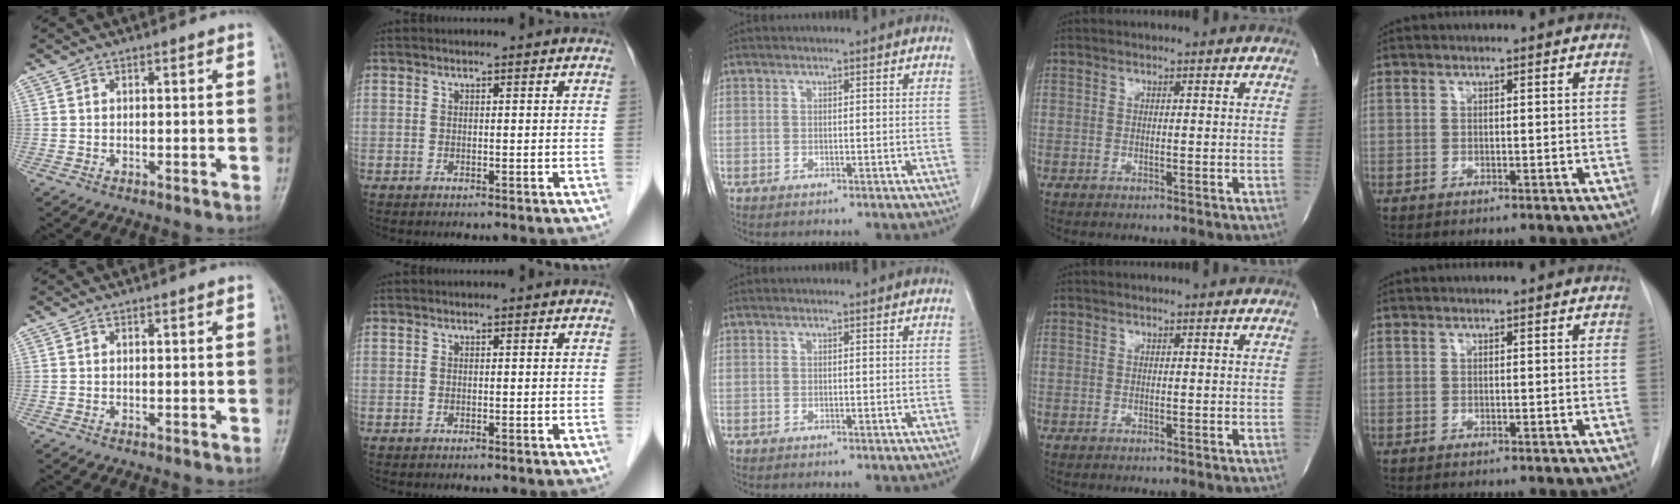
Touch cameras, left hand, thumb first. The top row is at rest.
{}